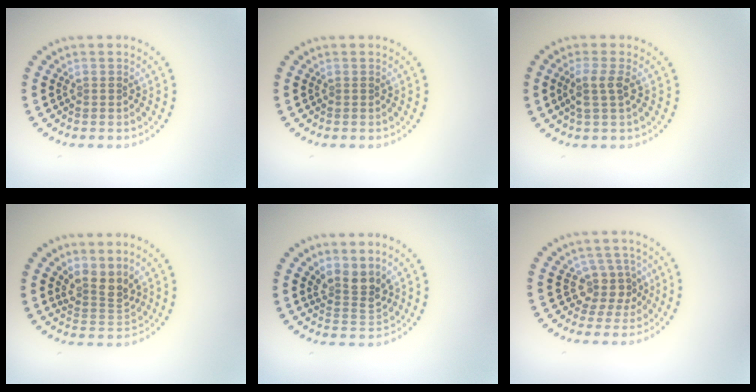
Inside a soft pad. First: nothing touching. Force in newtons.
{"total": 0.0}
{"total": 2.1, "press": 1.7, "slide": 1.2}
{"total": 2.8, "press": 2.0, "slide": 2.0}
{"total": 2.8, "press": 2.1, "slide": 1.8}
{"total": 2.8, "press": 2.2, "slide": 1.8}